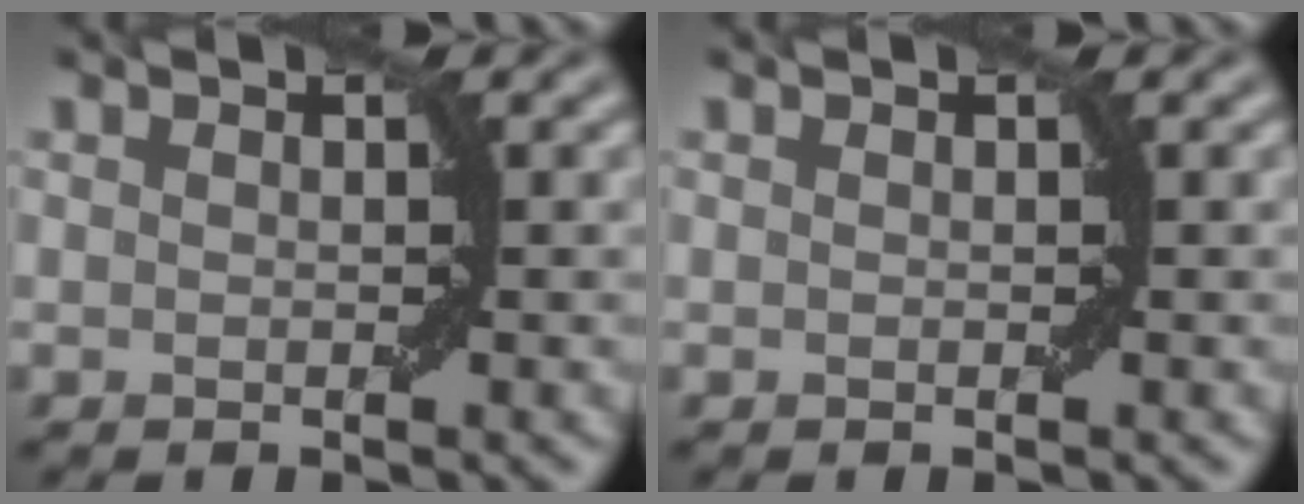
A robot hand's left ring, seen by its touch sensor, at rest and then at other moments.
{"total": 0.0}